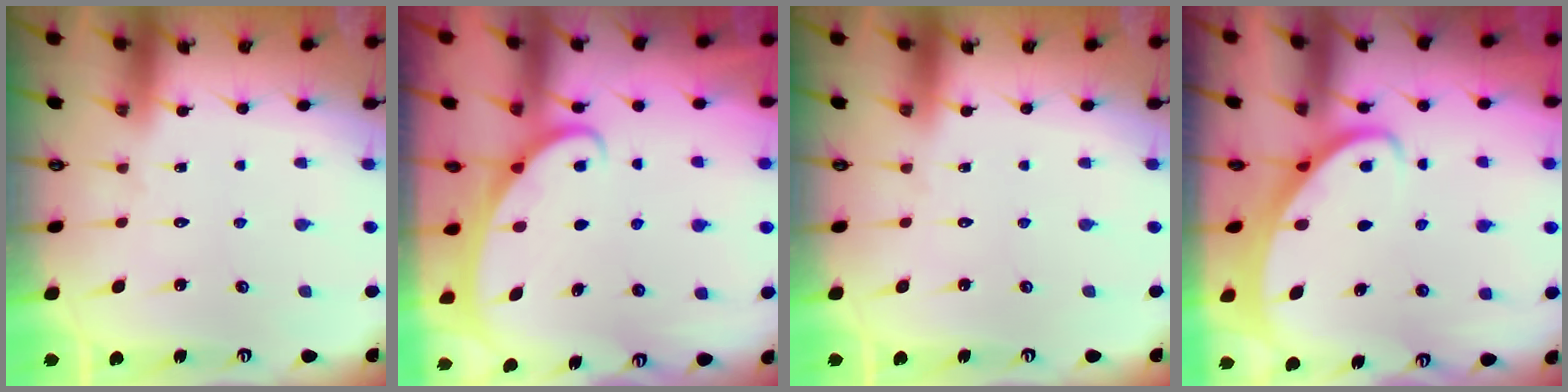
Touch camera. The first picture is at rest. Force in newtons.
{"total": 2.1, "press": 2.1, "slide": 0.1}
{"total": 0.0}
{"total": 3.8, "press": 3.8, "slide": 0.4}